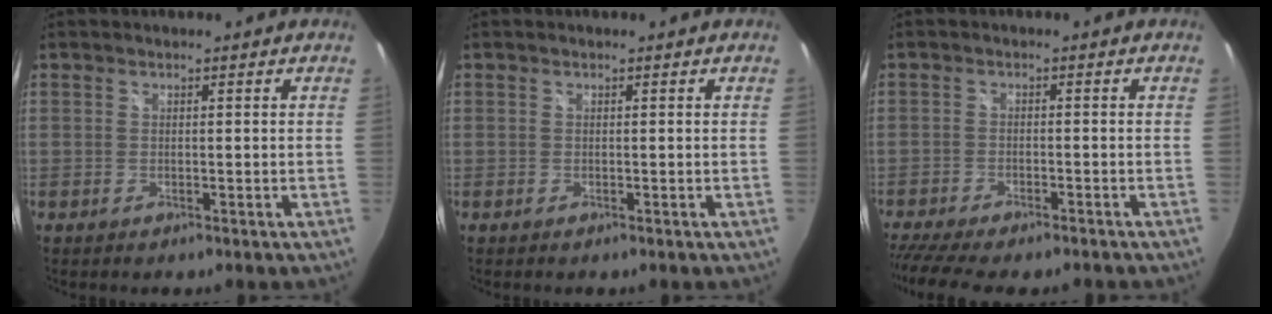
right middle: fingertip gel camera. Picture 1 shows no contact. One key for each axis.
{"total": 0.0}
{"total": 10.9, "fx": -9.2, "fy": 2.0, "fz": 5.5, "tx": -0.125, "ty": -0.035, "tz": -0.147}